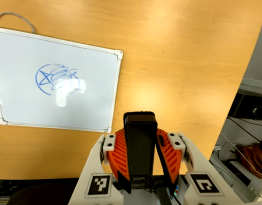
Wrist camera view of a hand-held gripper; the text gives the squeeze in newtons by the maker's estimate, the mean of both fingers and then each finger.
{"total": 7.9, "left": 6.9, "right": 8.8}